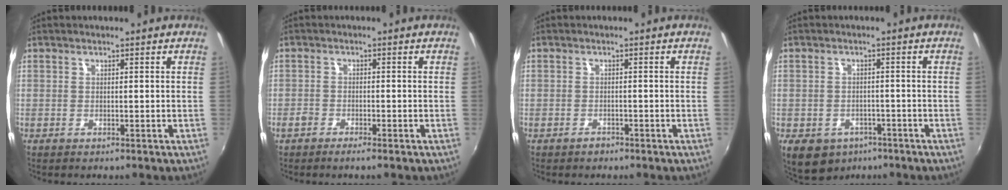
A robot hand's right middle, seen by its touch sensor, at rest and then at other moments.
{"total": 2.6, "force": [-2.2, 0.6, 1.3], "torque": [-0.042, -0.005, -0.045]}
{"total": 1.3, "force": [-1.1, 0.7, 0.2], "torque": [-0.004, -0.001, -0.019]}
{"total": 10.5, "force": [-6.0, 7.4, 4.4], "torque": [-0.110, -0.015, -0.079]}